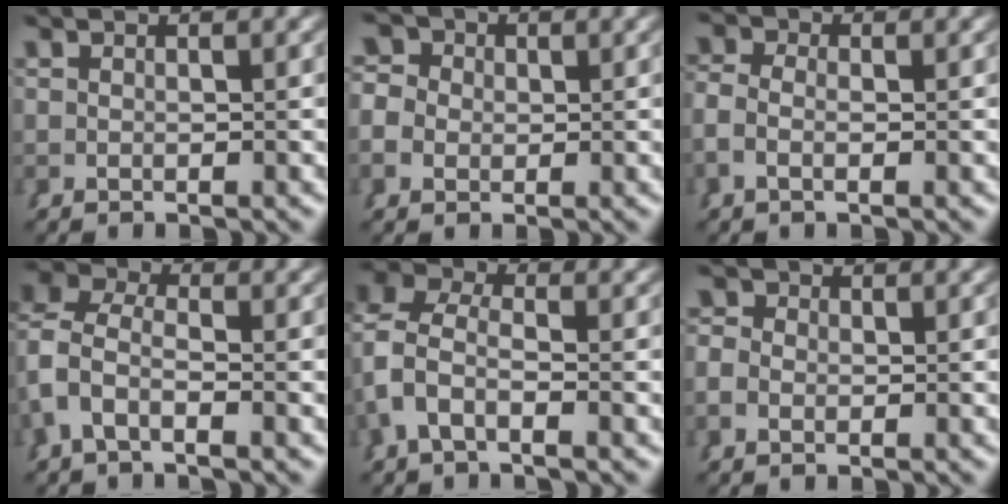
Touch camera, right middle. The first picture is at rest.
{"total": 6.9, "force": [1.5, 6.0, 3.0], "torque": [-0.062, 0.014, 0.005]}
{"total": 2.0, "force": [-0.3, 1.4, 1.4], "torque": [-0.038, -0.004, -0.012]}
{"total": 7.3, "force": [0.2, 6.3, 3.6], "torque": [-0.103, -0.002, -0.013]}
{"total": 6.5, "force": [0.5, 5.5, 3.4], "torque": [-0.097, -0.002, -0.006]}
{"total": 2.6, "force": [0.2, 2.4, 1.0], "torque": [-0.016, 0.007, -0.011]}